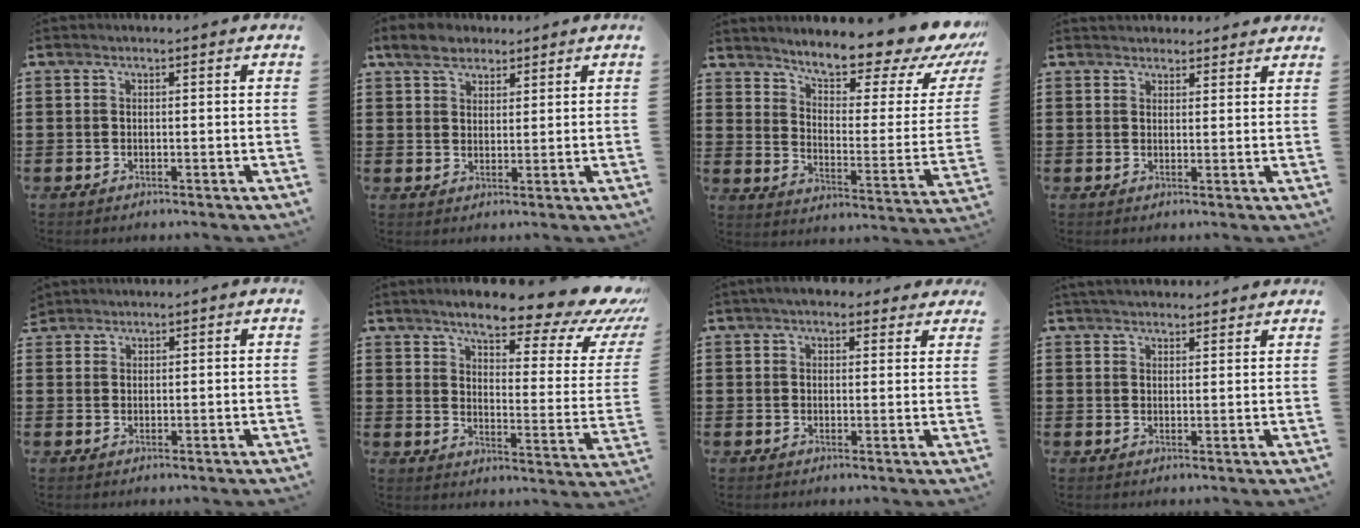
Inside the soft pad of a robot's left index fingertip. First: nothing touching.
{"total": 4.8, "force": [3.4, 2.8, 1.9], "torque": [-0.043, 0.006, 0.062]}
{"total": 11.0, "force": [9.4, 1.9, 5.4], "torque": [-0.102, -0.073, 0.155]}
{"total": 2.3, "force": [2.3, 0.5, -0.1], "torque": [-0.003, -0.004, 0.044]}
{"total": 1.5, "force": [1.4, 0.6, 0.0], "torque": [-0.004, 0.002, 0.029]}
{"total": 11.3, "force": [8.8, 1.8, 6.9], "torque": [-0.119, -0.066, 0.140]}
{"total": 4.2, "force": [3.4, 1.5, 1.8], "torque": [-0.046, 0.001, 0.064]}
{"total": 3.0, "force": [2.9, 0.4, 0.6], "torque": [-0.017, -0.002, 0.057]}